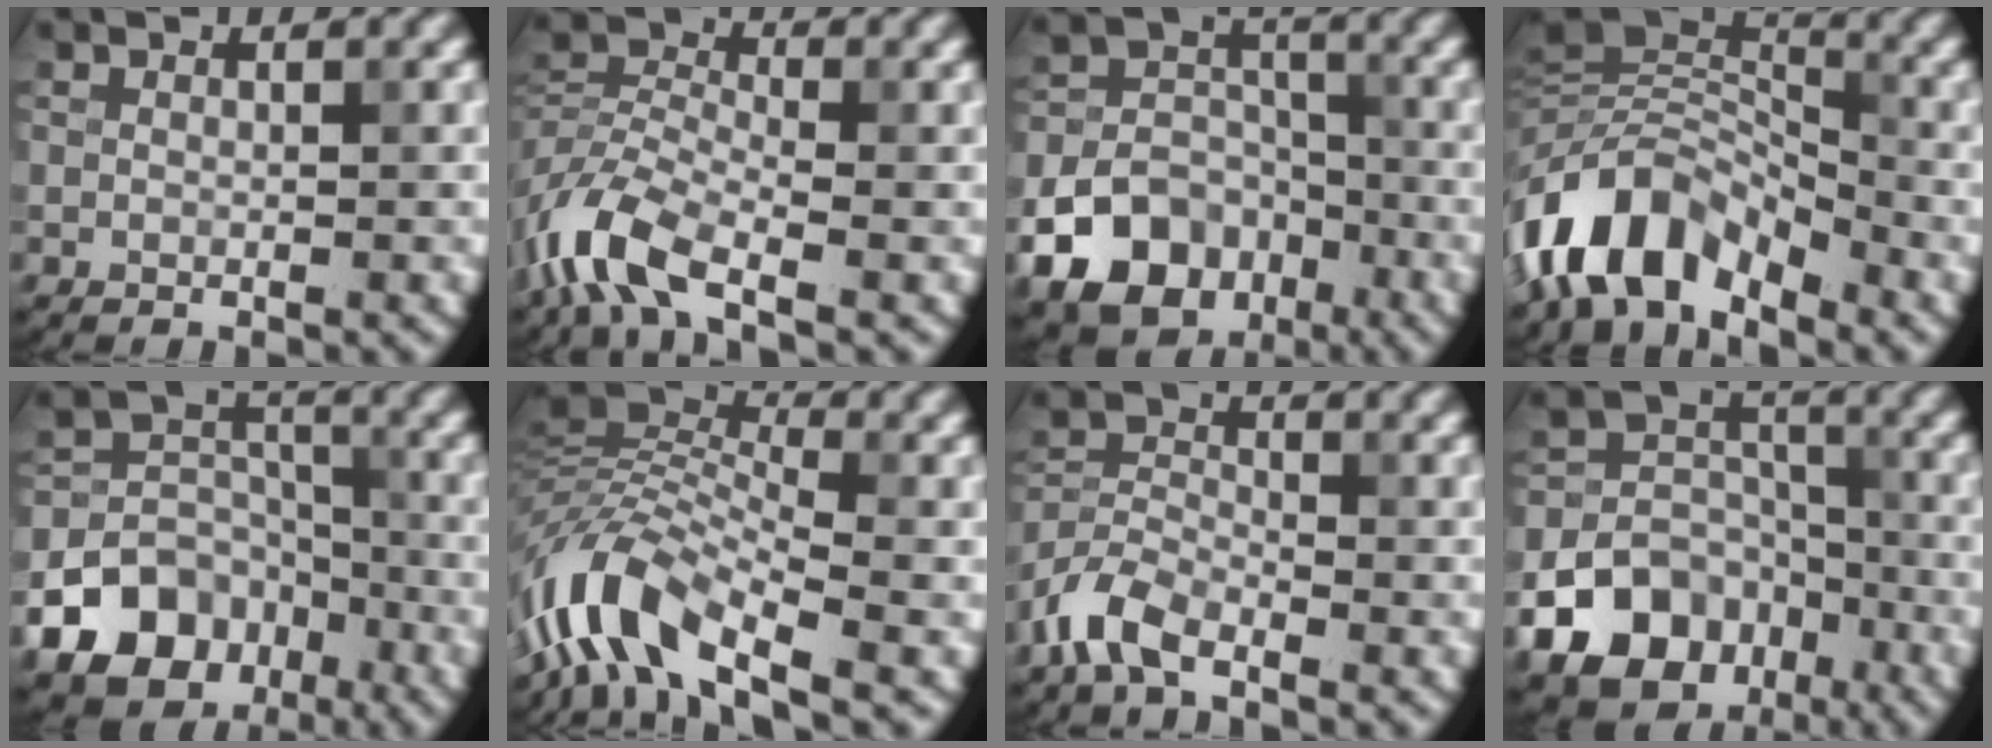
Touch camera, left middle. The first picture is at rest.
{"total": 6.8, "force": [-3.9, 3.1, 4.5], "torque": [-0.096, 0.001, -0.094]}
{"total": 12.6, "force": [-6.8, 9.6, 4.7], "torque": [-0.080, -0.036, -0.133]}
{"total": 9.0, "force": [-5.1, 4.7, 5.7], "torque": [-0.091, 0.014, -0.108]}
{"total": 14.4, "force": [-7.8, 11.4, 4.1], "torque": [-0.081, -0.042, -0.141]}
{"total": 9.7, "force": [-4.9, 3.8, 7.4], "torque": [-0.141, 0.017, -0.109]}
{"total": 4.5, "force": [-3.1, 2.1, 2.5], "torque": [-0.052, 0.000, -0.075]}
{"total": 16.8, "force": [-9.2, 13.1, 4.9], "torque": [-0.094, -0.054, -0.162]}